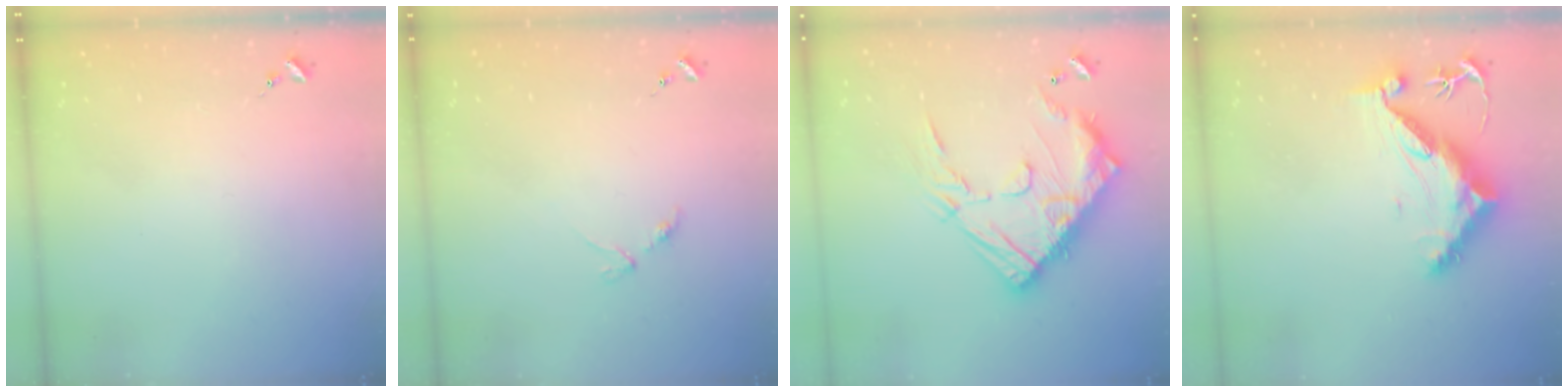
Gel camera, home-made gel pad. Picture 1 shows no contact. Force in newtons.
{"total": 2.8, "press": 2.8, "slide": 0.5}
{"total": 21.0, "press": 21.0, "slide": 1.6}
{"total": 12.9, "press": 12.8, "slide": 0.9}